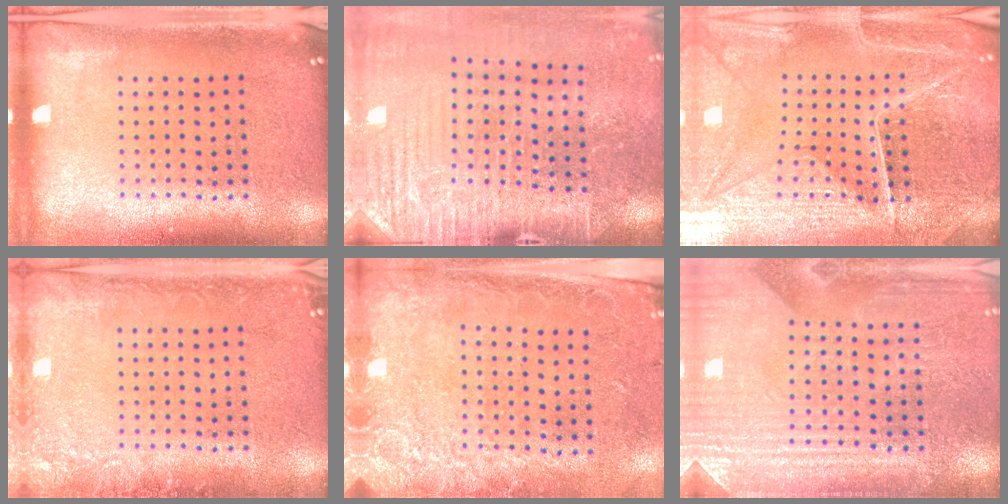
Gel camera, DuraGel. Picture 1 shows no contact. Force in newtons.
{"total": 3.9, "press": 3.9, "slide": 0.6}
{"total": 4.4, "press": 4.3, "slide": 0.8}
{"total": 2.0, "press": 2.0, "slide": 0.2}
{"total": 2.6, "press": 1.9, "slide": 1.8}
{"total": 3.2, "press": 3.1, "slide": 0.5}